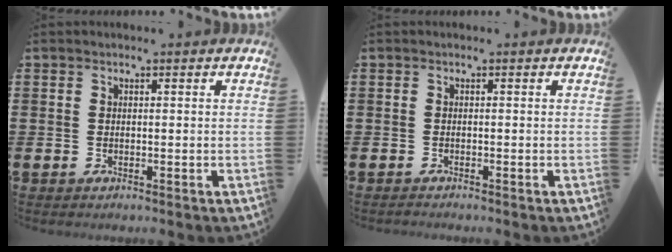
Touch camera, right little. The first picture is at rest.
{"total": 0.9, "force": [-0.9, 0.0, 0.0], "torque": [-0.003, -0.001, -0.018]}